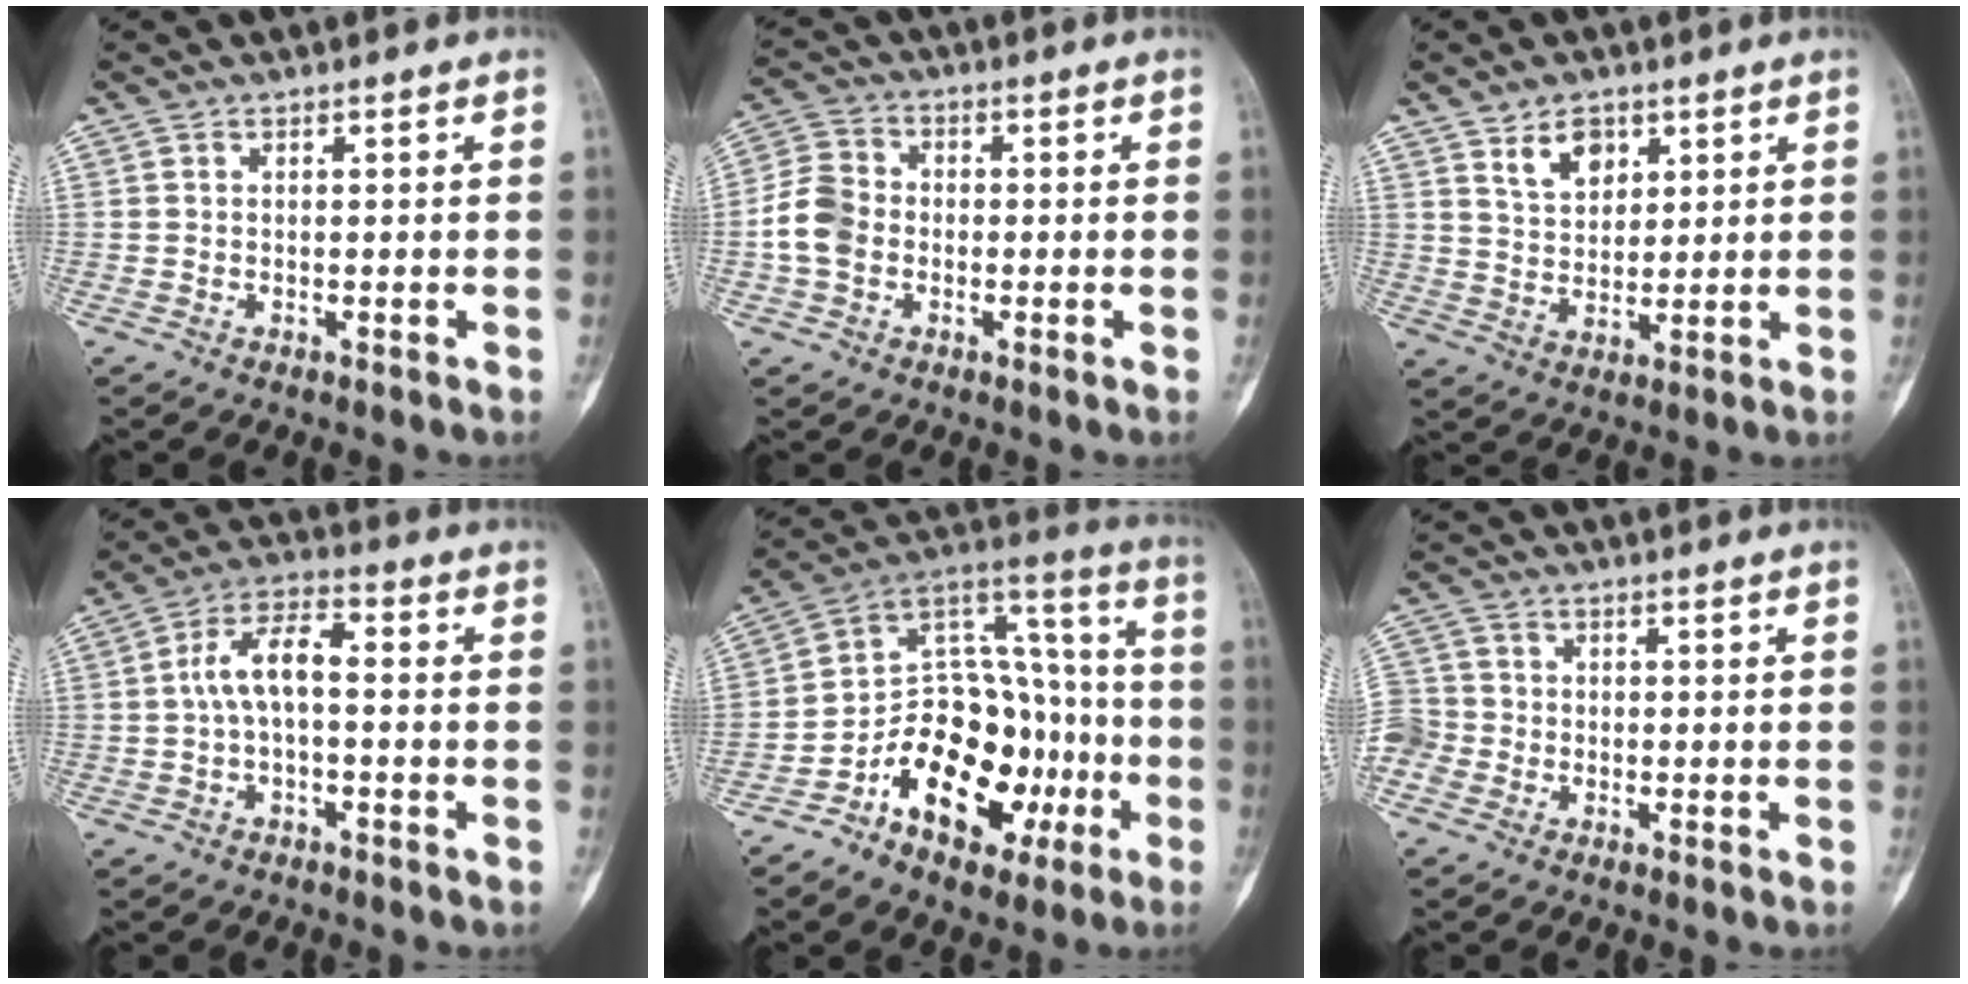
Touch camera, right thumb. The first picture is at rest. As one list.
[{"total": 7.3, "force": [-1.3, 5.9, 4.2], "torque": [-0.075, 0.020, -0.037]}, {"total": 6.4, "force": [3.7, 4.1, 3.4], "torque": [-0.038, -0.026, 0.071]}, {"total": 7.5, "force": [-0.4, 3.5, 6.6], "torque": [-0.124, 0.033, -0.016]}, {"total": 22.2, "force": [-8.0, 14.3, 15.1], "torque": [-0.185, 0.089, -0.120]}, {"total": 6.3, "force": [-2.3, 5.6, 1.7], "torque": [-0.041, 0.015, -0.050]}]